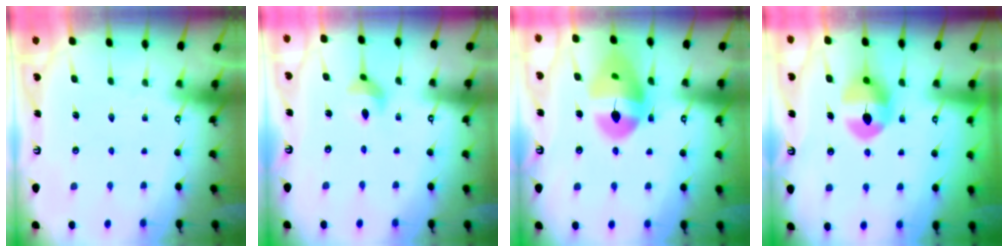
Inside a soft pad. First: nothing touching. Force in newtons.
{"total": 5.9, "press": 5.8, "slide": 0.7}
{"total": 16.3, "press": 16.1, "slide": 2.3}
{"total": 11.3, "press": 11.3, "slide": 0.5}